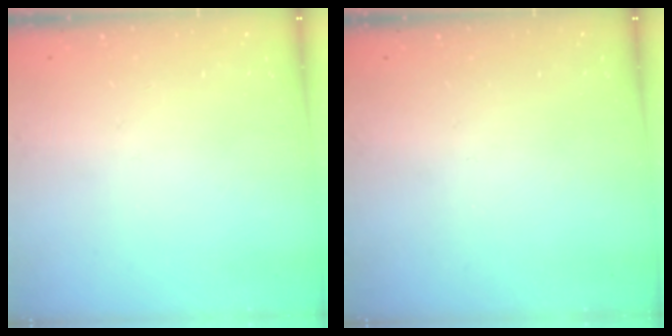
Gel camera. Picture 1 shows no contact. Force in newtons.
{"total": 0.0}